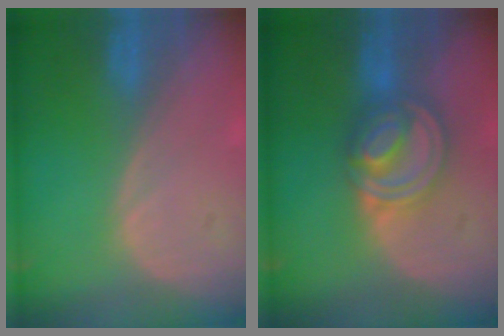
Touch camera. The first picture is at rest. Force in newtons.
{"total": 8.2, "press": 6.9, "slide": 4.4}